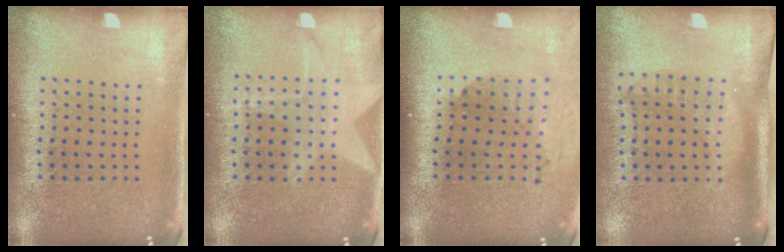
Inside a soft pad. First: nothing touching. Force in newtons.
{"total": 1.4, "press": 1.4, "slide": 0.1}
{"total": 2.0, "press": 1.5, "slide": 1.4}
{"total": 1.8, "press": 1.4, "slide": 1.0}